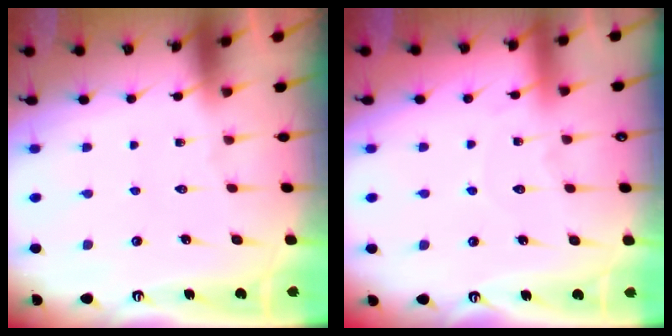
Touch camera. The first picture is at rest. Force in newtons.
{"total": 3.6, "press": 3.6, "slide": 0.4}